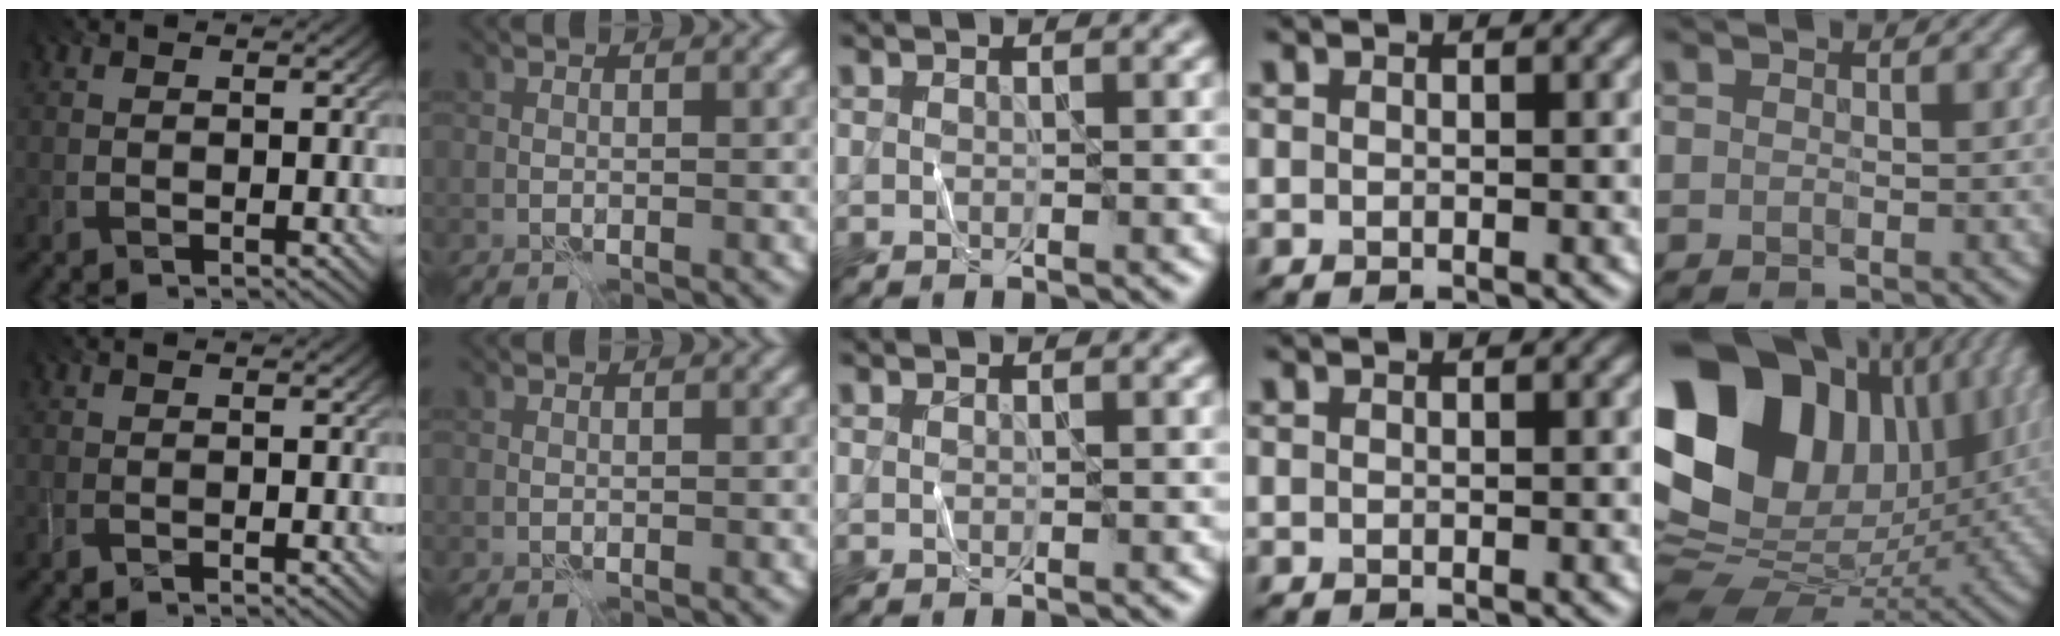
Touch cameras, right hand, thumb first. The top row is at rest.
{"thumb": {"total": 0.5, "force": [-0.3, -0.5, -0.1], "torque": [0.000, 0.007, -0.005]}, "little": {"total": 19.3, "force": [4.7, 14.0, 12.4], "torque": [-0.283, 0.014, 0.093]}}